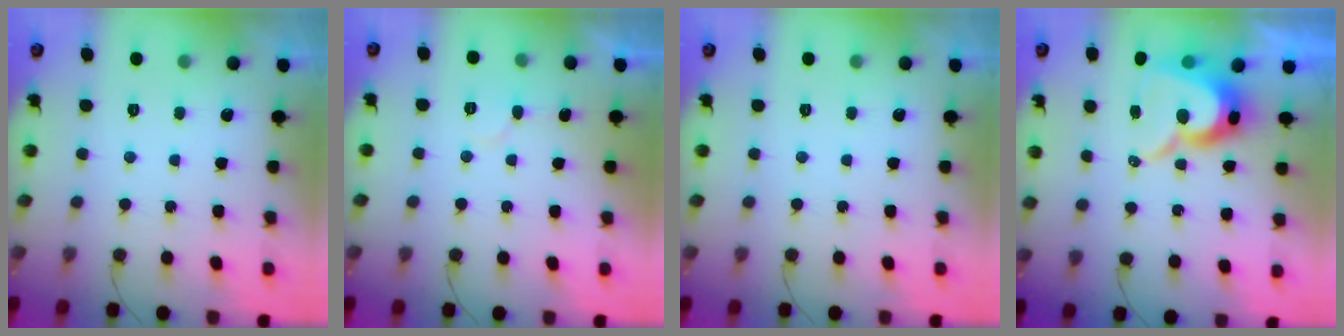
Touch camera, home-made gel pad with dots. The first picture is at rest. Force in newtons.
{"total": 4.9, "press": 4.9, "slide": 0.3}
{"total": 0.0}
{"total": 14.7, "press": 14.6, "slide": 0.9}